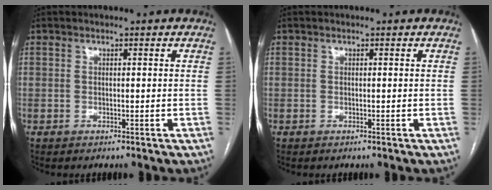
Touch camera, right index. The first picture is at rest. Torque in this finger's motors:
{"motor_torque": [0.00, 0.00, 0.00, 0.00]}